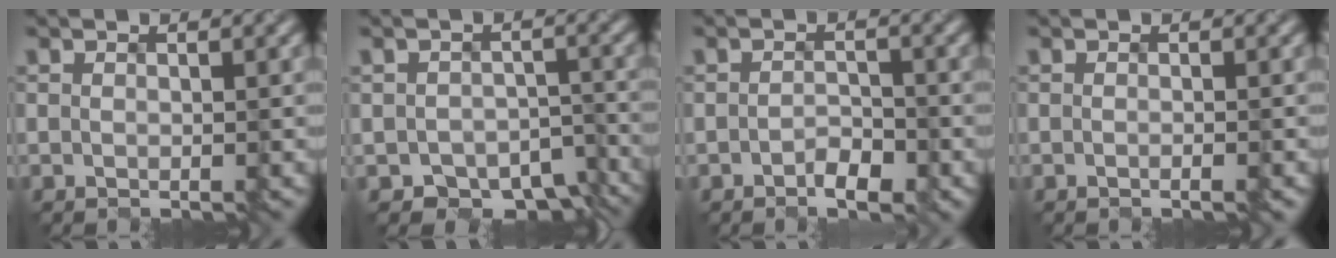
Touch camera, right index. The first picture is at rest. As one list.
[{"total": 5.2, "force": [-3.8, 3.0, 2.1], "torque": [-0.022, -0.020, -0.047]}, {"total": 2.1, "force": [-1.4, 1.0, 1.2], "torque": [-0.025, -0.002, -0.019]}, {"total": 0.9, "force": [-0.4, 0.2, 0.7], "torque": [-0.009, 0.002, -0.010]}]